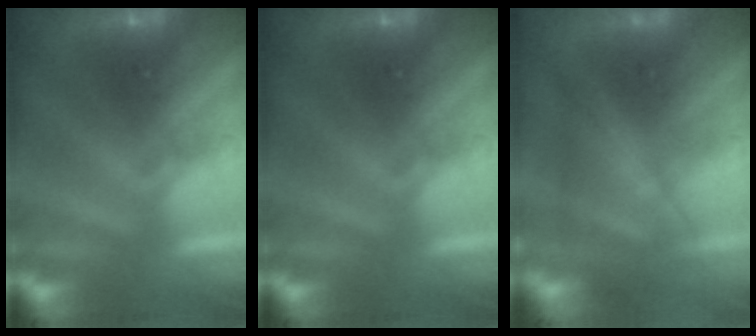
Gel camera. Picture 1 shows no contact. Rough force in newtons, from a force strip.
{"total": 0.0}
{"total": 4.8}